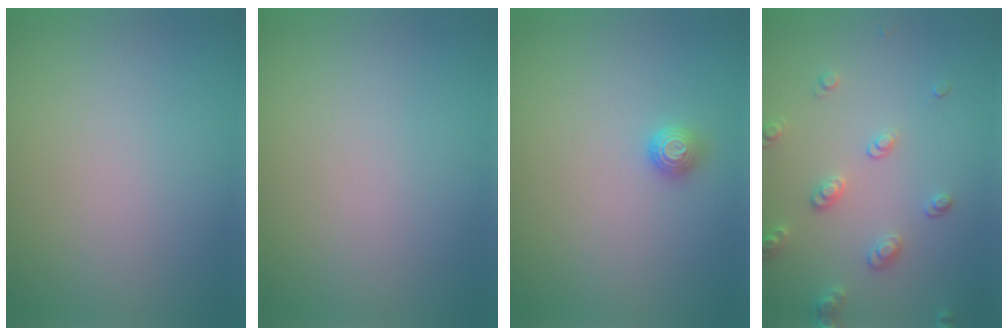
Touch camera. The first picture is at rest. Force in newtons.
{"total": 0.0}
{"total": 1.1, "press": 1.1, "slide": 0.4}
{"total": 2.6, "press": 2.6, "slide": 0.6}